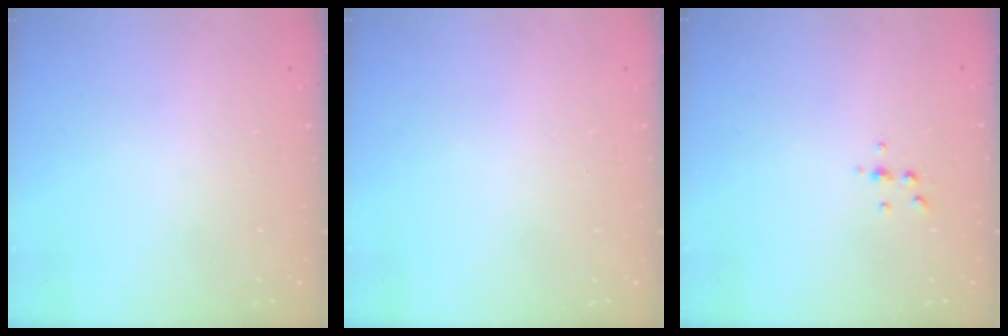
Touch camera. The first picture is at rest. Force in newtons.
{"total": 0.0}
{"total": 3.8, "press": 3.7, "slide": 0.5}